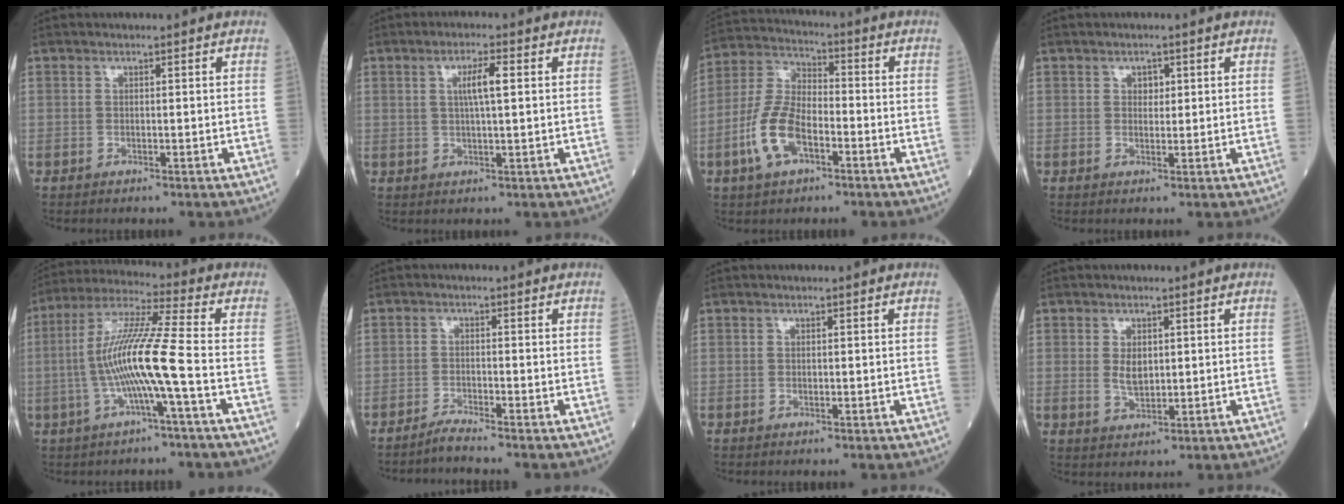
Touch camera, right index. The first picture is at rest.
{"total": 4.2, "force": [1.1, 0.3, 4.0], "torque": [-0.074, 0.002, 0.018]}
{"total": 10.2, "force": [-4.0, 4.6, 8.2], "torque": [-0.192, 0.007, -0.080]}
{"total": 1.5, "force": [0.6, 1.1, 0.9], "torque": [-0.010, -0.002, 0.007]}
{"total": 11.9, "force": [-2.5, -0.8, 11.6], "torque": [-0.231, 0.013, -0.053]}
{"total": 2.5, "force": [-2.3, -0.8, 0.4], "torque": [-0.010, -0.008, -0.049]}
{"total": 0.0}
{"total": 3.1, "force": [0.5, 1.7, 2.5], "torque": [-0.047, -0.003, 0.014]}